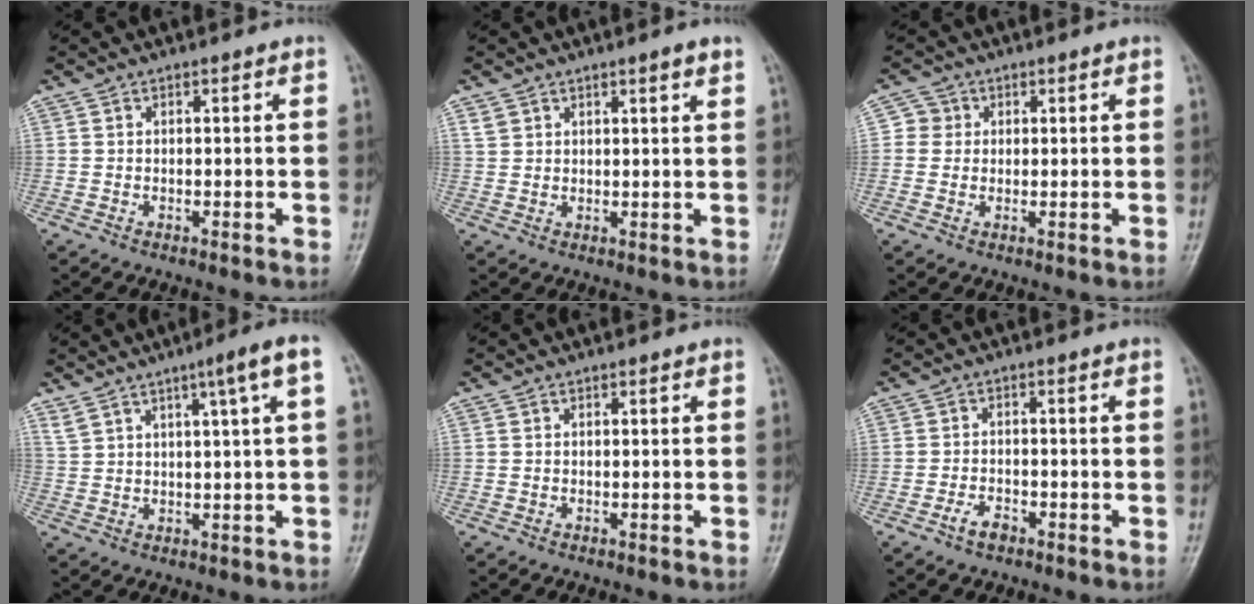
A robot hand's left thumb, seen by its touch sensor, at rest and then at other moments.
{"total": 3.2, "force": [2.4, 0.6, 1.9], "torque": [-0.027, -0.013, 0.044]}
{"total": 2.8, "force": [0.5, 2.8, 0.4], "torque": [0.017, 0.004, 0.000]}
{"total": 7.4, "force": [3.7, 0.0, 6.4], "torque": [-0.105, -0.005, 0.065]}
{"total": 0.0}
{"total": 2.8, "force": [-1.9, 1.4, 1.5], "torque": [-0.028, 0.015, -0.033]}